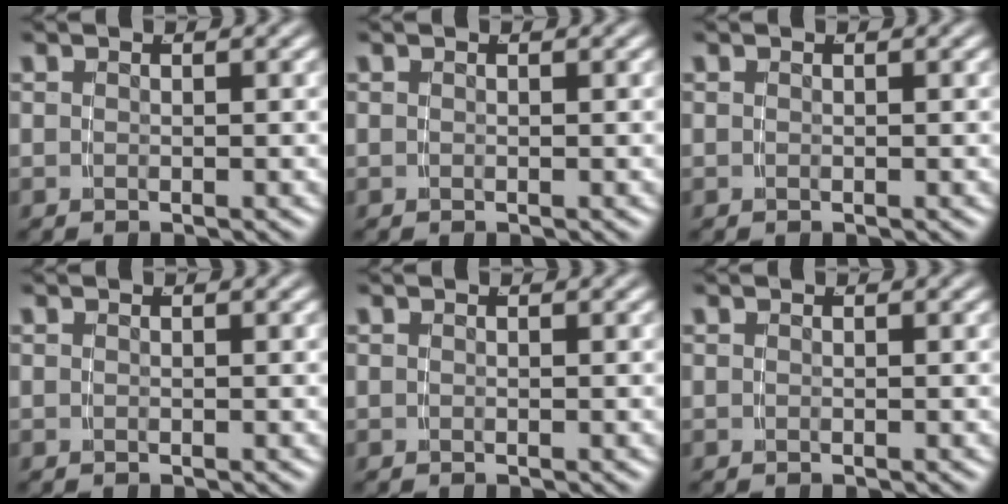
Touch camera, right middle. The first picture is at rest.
{"total": 0.0}
{"total": 0.0}
{"total": 0.0}
{"total": 0.0}
{"total": 0.0}